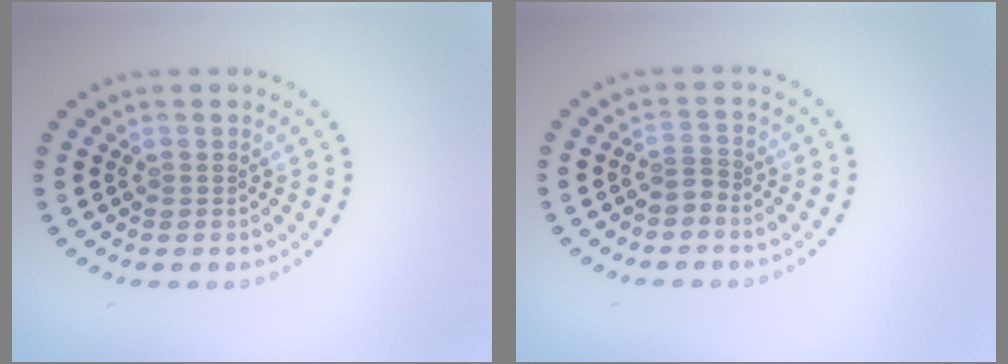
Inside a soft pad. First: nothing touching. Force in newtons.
{"total": 1.0, "press": 0.6, "slide": 0.8}